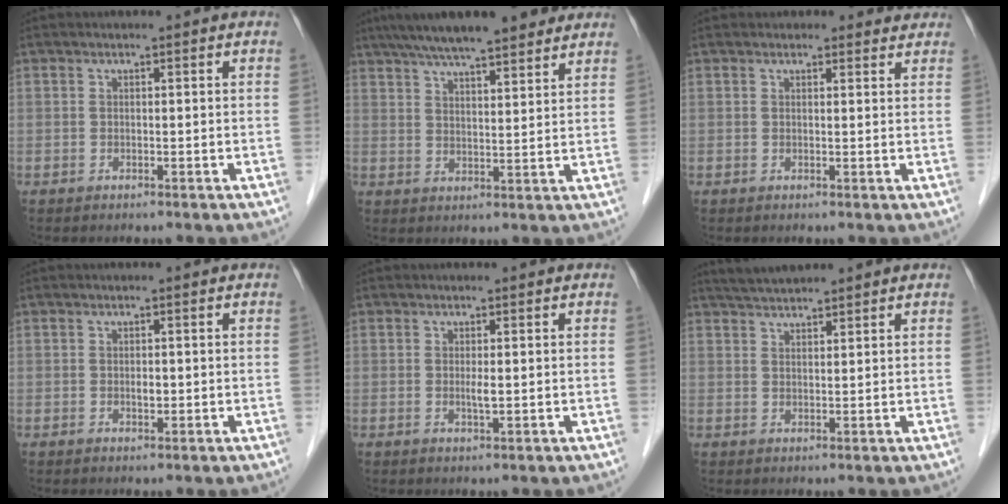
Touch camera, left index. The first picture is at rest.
{"total": 14.8, "force": [12.0, 2.4, 8.3], "torque": [-0.140, 0.035, 0.180]}
{"total": 2.7, "force": [2.4, 1.1, 0.0], "torque": [0.004, 0.002, 0.019]}
{"total": 1.1, "force": [-0.1, 0.6, 0.9], "torque": [-0.016, 0.000, 0.000]}
{"total": 1.3, "force": [0.1, 0.2, 1.3], "torque": [-0.028, -0.002, 0.001]}
{"total": 4.1, "force": [3.9, 0.3, 1.3], "torque": [-0.027, 0.022, 0.073]}